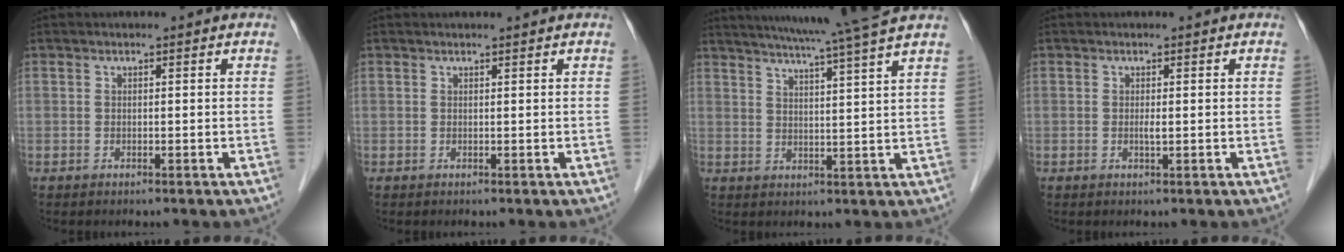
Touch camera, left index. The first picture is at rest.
{"total": 1.0, "force": [1.0, -0.2, 0.2], "torque": [0.003, 0.008, 0.020]}
{"total": 13.3, "force": [11.2, -1.9, 6.9], "torque": [-0.112, -0.001, 0.150]}
{"total": 0.8, "force": [0.2, 0.1, 0.8], "torque": [-0.013, 0.000, 0.005]}